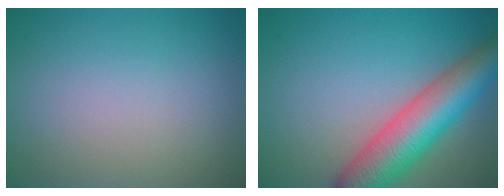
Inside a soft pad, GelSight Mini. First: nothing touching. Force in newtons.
{"total": 8.8, "press": 8.8, "slide": 0.4}